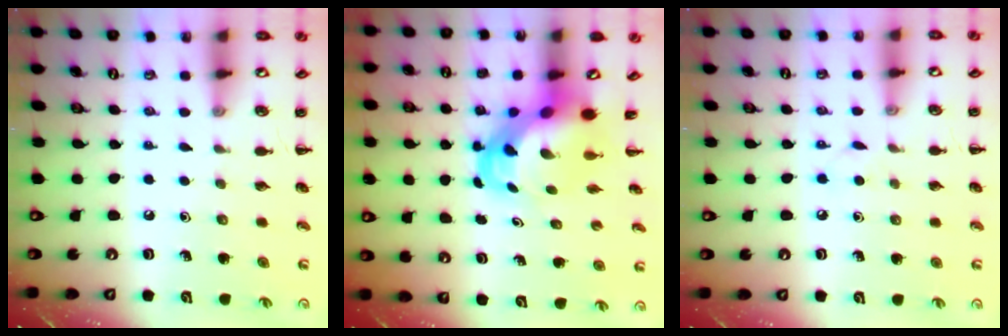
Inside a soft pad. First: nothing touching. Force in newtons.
{"total": 4.7, "press": 4.5, "slide": 1.4}
{"total": 2.9, "press": 2.8, "slide": 1.0}